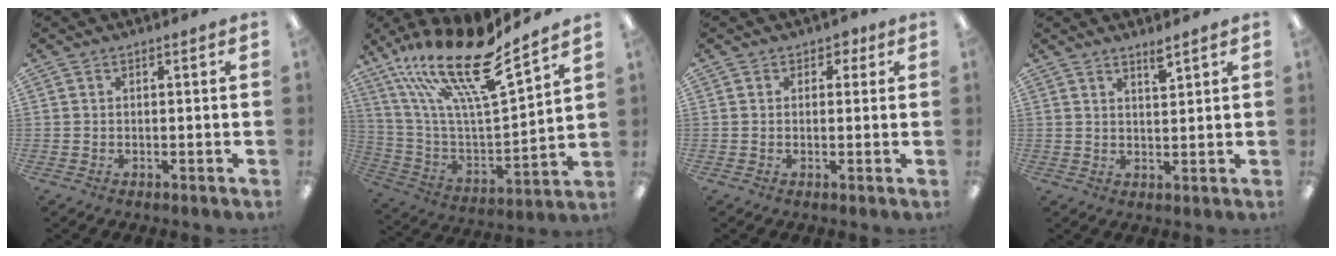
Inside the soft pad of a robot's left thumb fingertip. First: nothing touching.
{"total": 22.4, "force": [17.1, 4.9, 13.6], "torque": [-0.261, -0.116, 0.288]}
{"total": 2.1, "force": [0.8, 1.8, 0.8], "torque": [0.001, 0.000, 0.011]}
{"total": 2.8, "force": [2.5, 0.0, 1.2], "torque": [-0.014, -0.016, 0.042]}